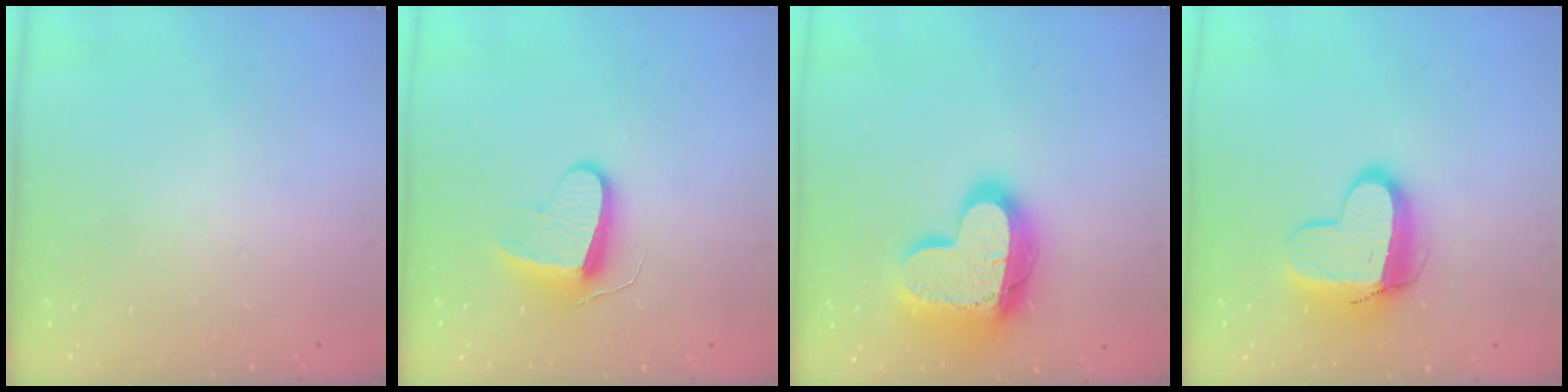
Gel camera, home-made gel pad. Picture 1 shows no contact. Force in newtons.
{"total": 8.8, "press": 8.8, "slide": 0.2}
{"total": 19.1, "press": 19.0, "slide": 1.5}
{"total": 12.7, "press": 12.7, "slide": 1.1}